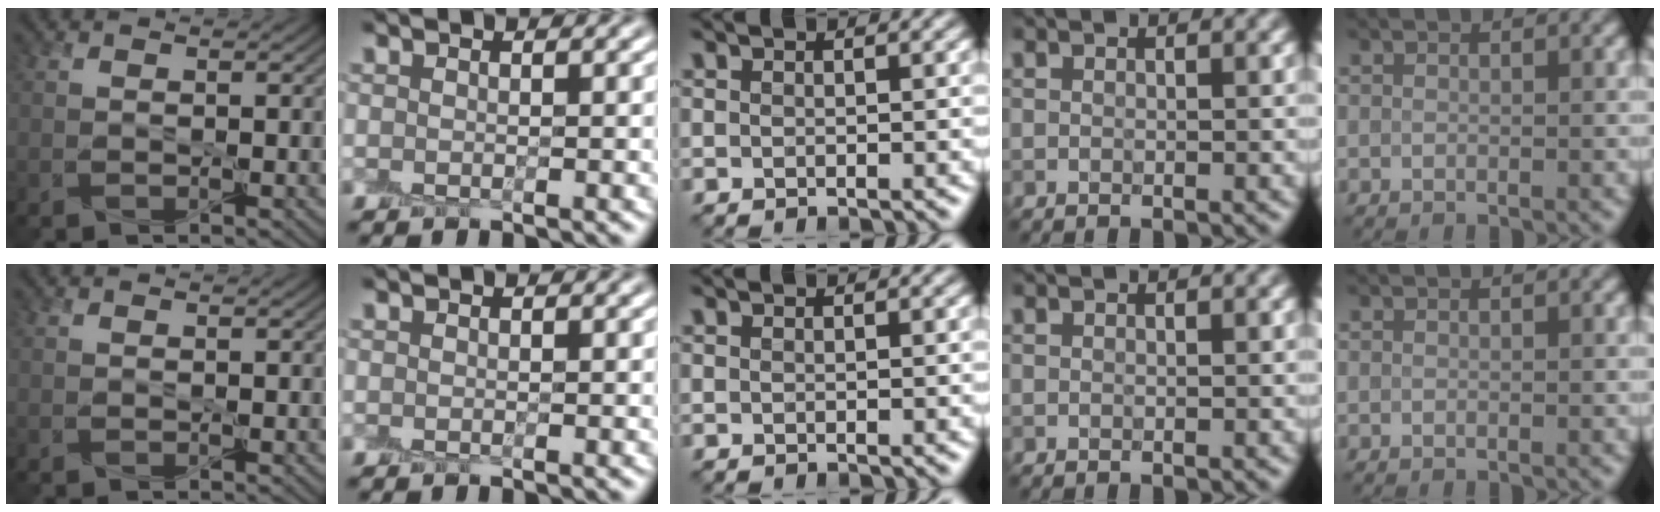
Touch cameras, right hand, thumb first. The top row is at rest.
{}